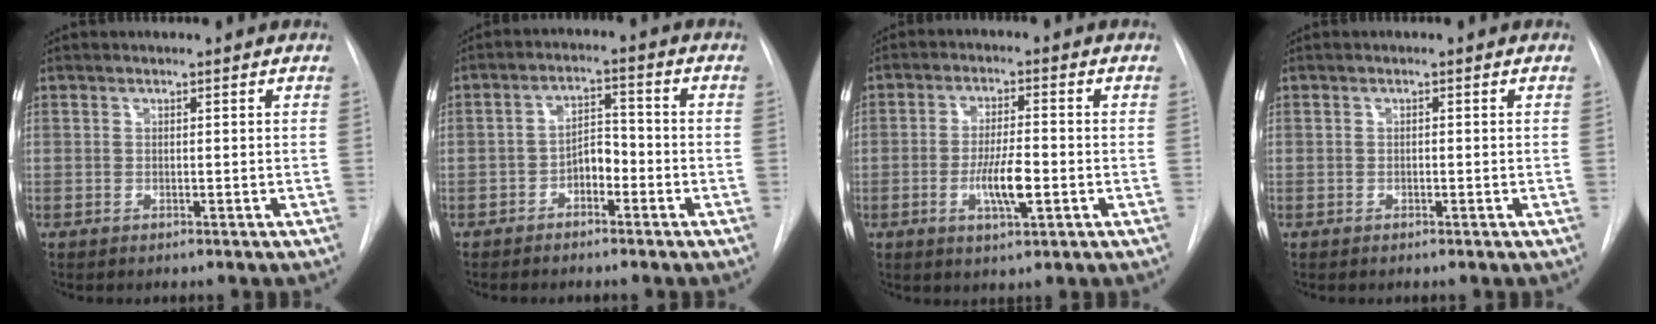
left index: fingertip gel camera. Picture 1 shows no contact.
{"total": 4.0, "force": [-2.1, 2.1, 2.8], "torque": [-0.048, 0.014, -0.039]}
{"total": 6.3, "force": [-1.7, 1.3, 6.0], "torque": [-0.112, -0.007, -0.029]}
{"total": 0.0}